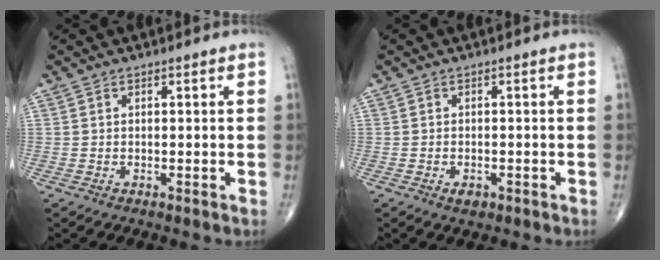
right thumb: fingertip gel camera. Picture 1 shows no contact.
{"total": 1.6, "force": [-0.9, 0.9, 1.0], "torque": [-0.014, 0.001, -0.012]}